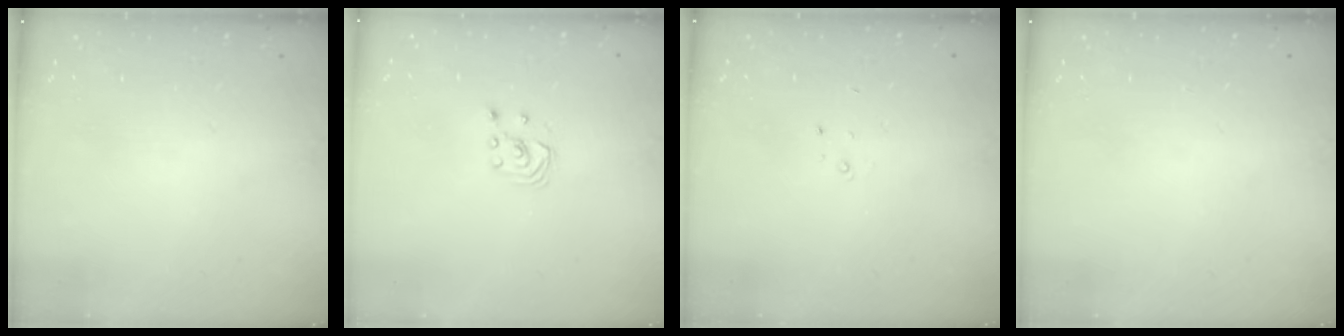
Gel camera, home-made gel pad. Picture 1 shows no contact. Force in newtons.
{"total": 1.9, "press": 1.9, "slide": 0.2}
{"total": 1.5, "press": 1.5, "slide": 0.2}
{"total": 0.0}